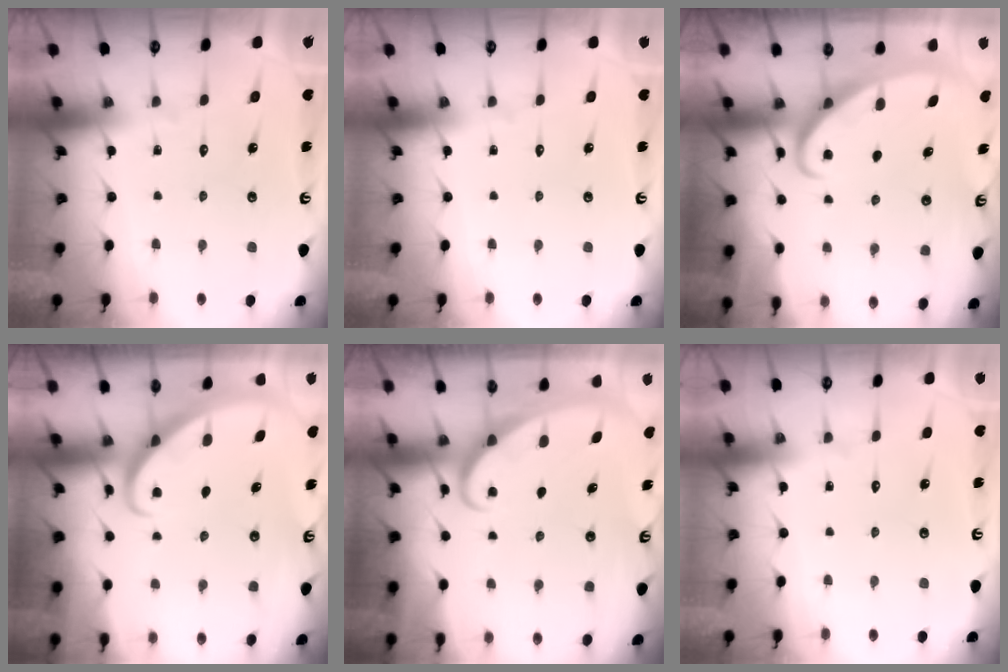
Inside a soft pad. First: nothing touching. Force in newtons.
{"total": 0.0}
{"total": 3.0, "press": 3.0, "slide": 0.4}
{"total": 2.7, "press": 2.7, "slide": 0.2}
{"total": 2.3, "press": 2.2, "slide": 0.4}
{"total": 0.0}